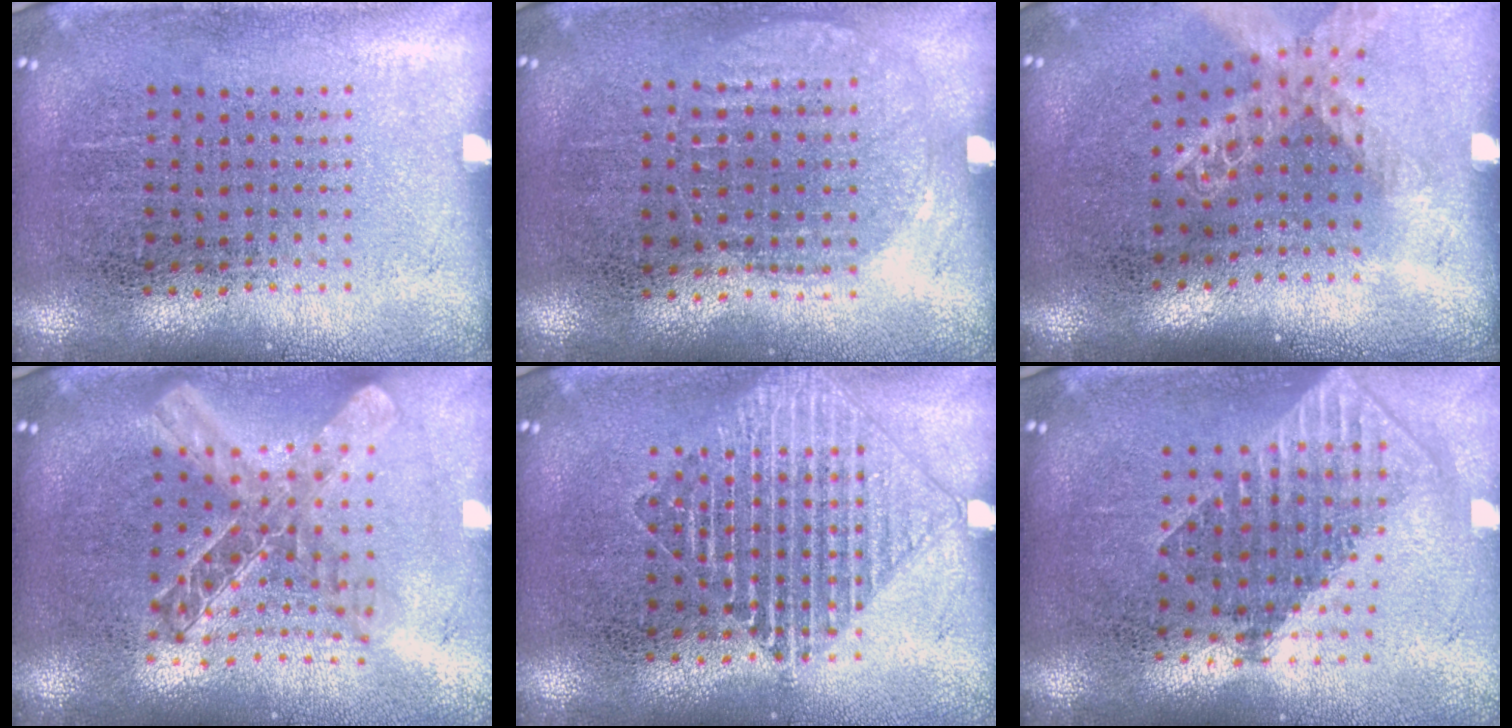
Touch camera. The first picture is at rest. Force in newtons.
{"total": 1.0, "press": 0.9, "slide": 0.3}
{"total": 1.5, "press": 1.3, "slide": 0.8}
{"total": 2.0, "press": 1.7, "slide": 1.0}
{"total": 1.4, "press": 1.3, "slide": 0.3}
{"total": 1.8, "press": 1.4, "slide": 1.0}